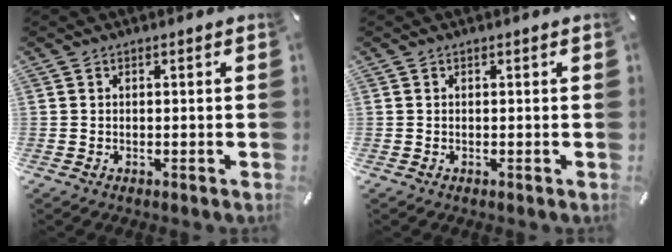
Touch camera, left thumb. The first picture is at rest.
{"total": 0.0}